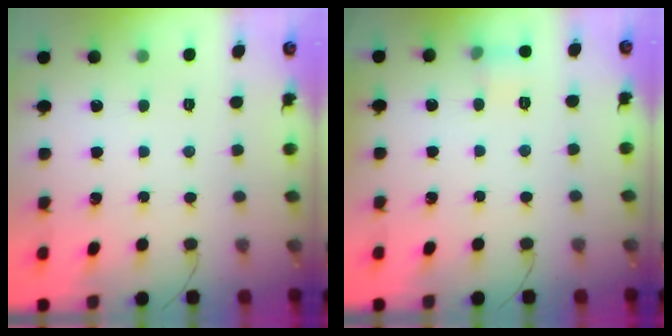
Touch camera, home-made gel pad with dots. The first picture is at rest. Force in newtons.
{"total": 5.7, "press": 5.4, "slide": 1.8}